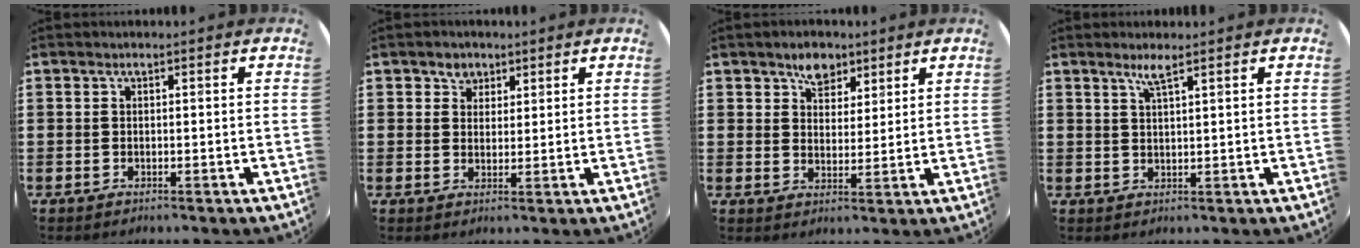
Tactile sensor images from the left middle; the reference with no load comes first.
{"total": 2.4, "force": [1.8, 1.6, 0.1], "torque": [0.010, -0.001, 0.031]}
{"total": 4.3, "force": [3.3, 2.6, 1.0], "torque": [-0.012, 0.000, 0.060]}
{"total": 2.3, "force": [1.8, 0.0, 1.5], "torque": [-0.030, 0.001, 0.031]}